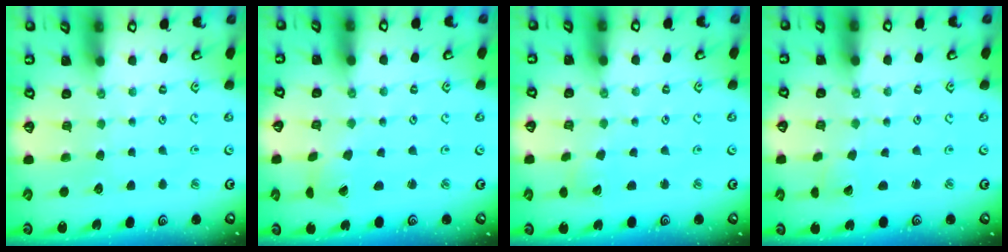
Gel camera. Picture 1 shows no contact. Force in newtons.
{"total": 1.6, "press": 1.6, "slide": 0.2}
{"total": 2.8, "press": 2.8, "slide": 0.0}
{"total": 1.9, "press": 1.9, "slide": 0.1}